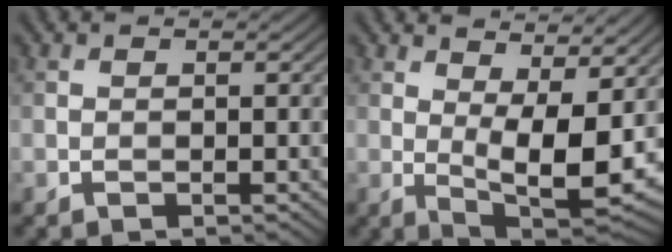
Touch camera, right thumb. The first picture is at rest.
{"total": 10.0, "force": [2.7, 3.7, 9.0], "torque": [-0.152, -0.008, 0.050]}